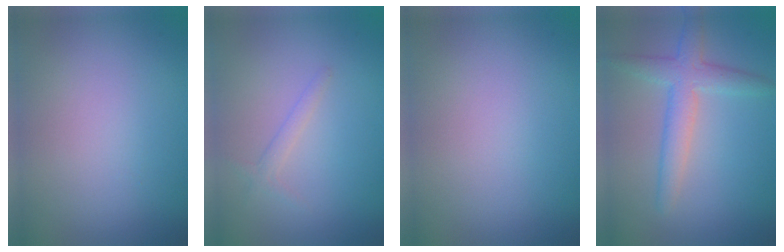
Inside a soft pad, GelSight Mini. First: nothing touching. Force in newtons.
{"total": 1.0, "press": 1.0, "slide": 0.0}
{"total": 0.0}
{"total": 2.8, "press": 2.8, "slide": 0.2}